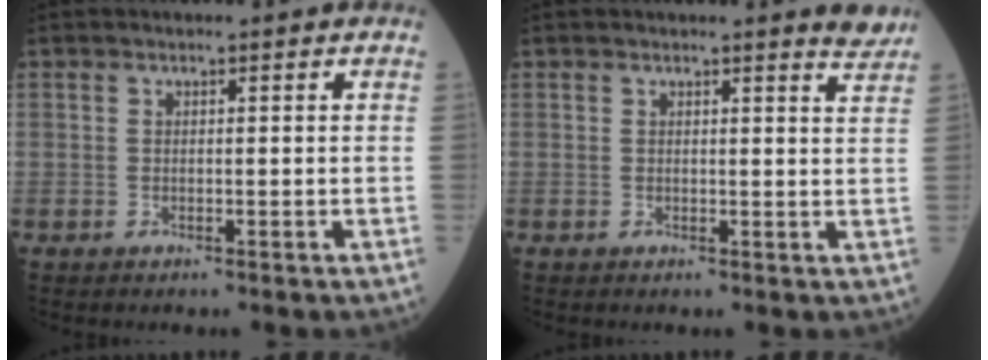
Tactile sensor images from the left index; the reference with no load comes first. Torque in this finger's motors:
{"motor_torque": [-0.03, -0.03, 0.06, 0.02]}